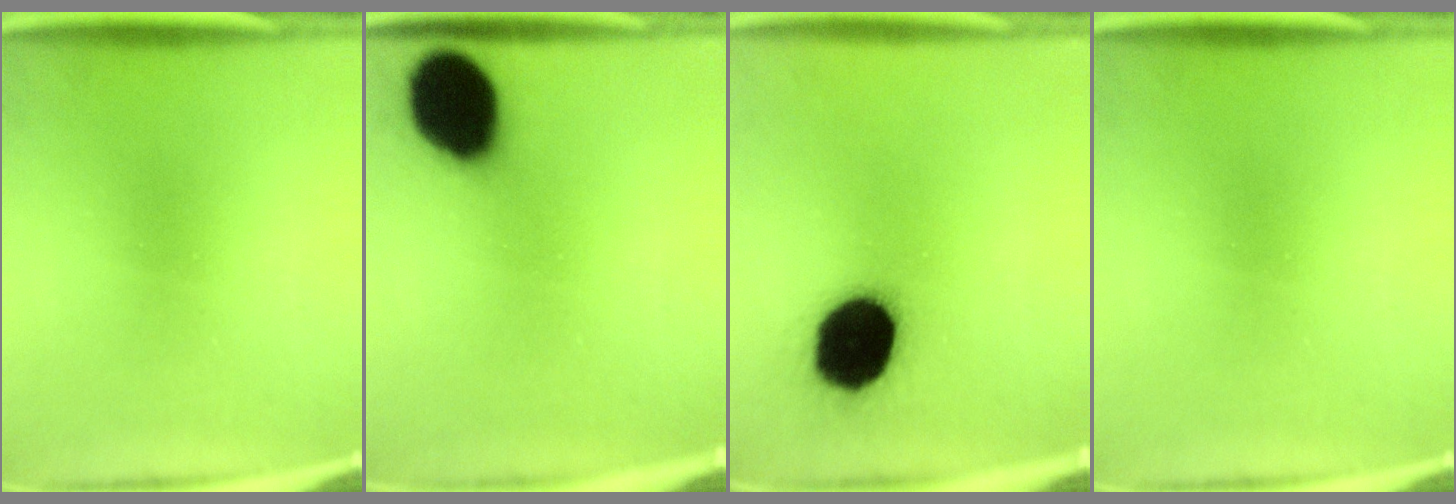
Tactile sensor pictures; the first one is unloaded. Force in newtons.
{"total": 18.6}
{"total": 19.4}
{"total": 0.0}